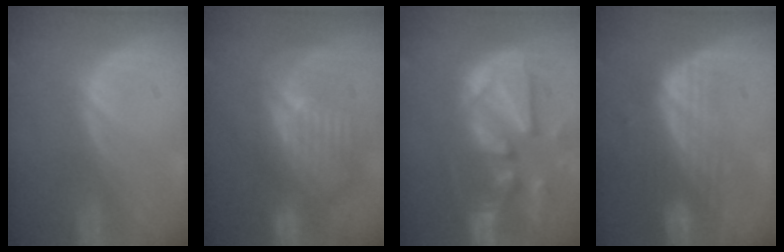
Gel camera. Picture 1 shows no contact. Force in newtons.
{"total": 10.6, "press": 9.5, "slide": 4.7}
{"total": 13.3, "press": 11.4, "slide": 6.9}
{"total": 7.6, "press": 6.8, "slide": 3.3}